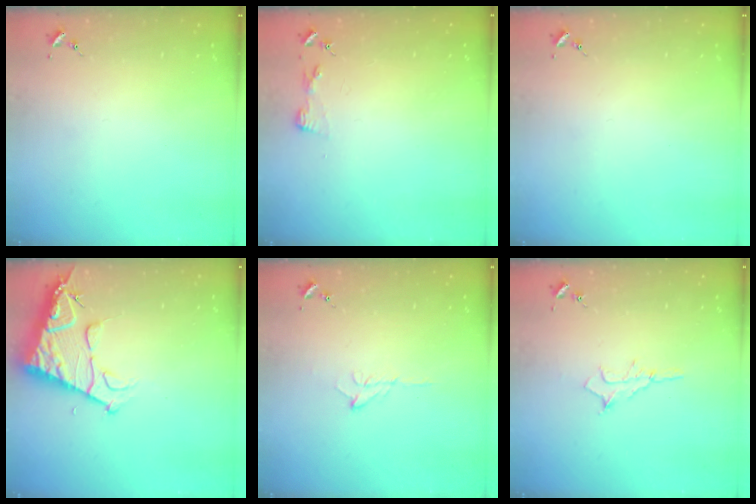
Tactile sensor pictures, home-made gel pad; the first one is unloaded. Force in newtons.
{"total": 3.1, "press": 3.1, "slide": 0.4}
{"total": 0.0}
{"total": 13.0, "press": 12.9, "slide": 1.3}
{"total": 6.5, "press": 6.5, "slide": 0.8}
{"total": 6.2, "press": 6.1, "slide": 0.8}